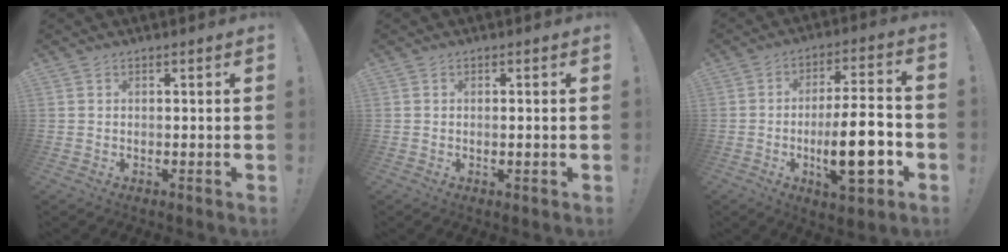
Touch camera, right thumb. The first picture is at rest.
{"total": 1.3, "force": [-0.1, -0.2, 1.3], "torque": [-0.023, 0.000, -0.002]}
{"total": 17.8, "force": [-4.8, 4.9, 16.5], "torque": [-0.261, 0.007, -0.078]}